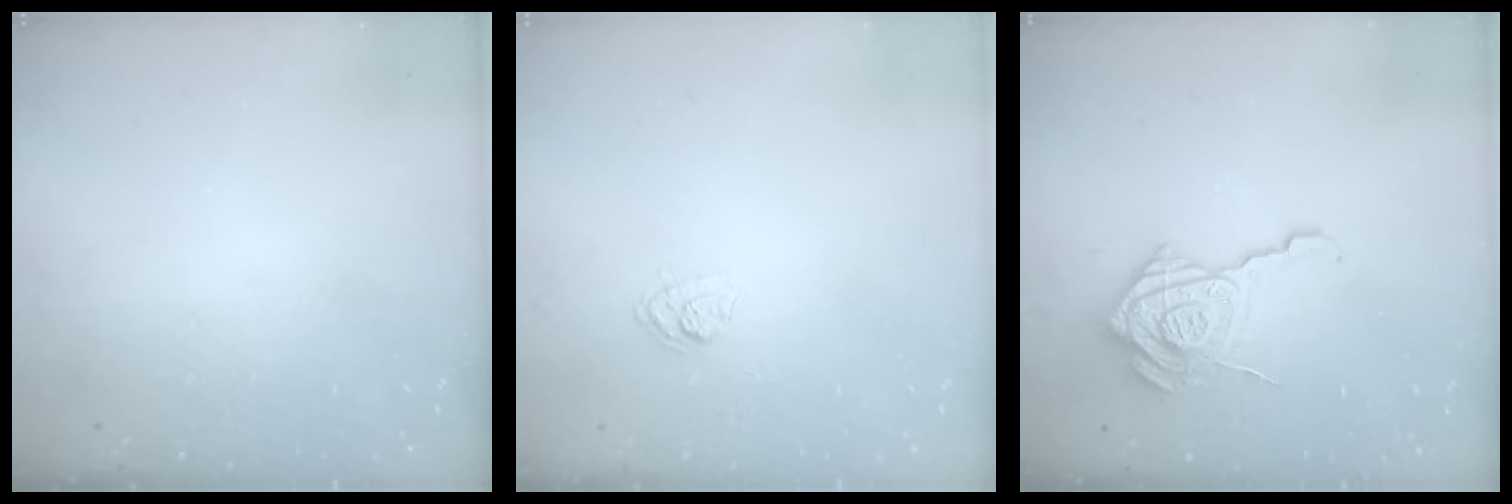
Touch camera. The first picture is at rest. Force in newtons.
{"total": 6.2, "press": 6.0, "slide": 1.6}
{"total": 17.8, "press": 17.8, "slide": 1.5}